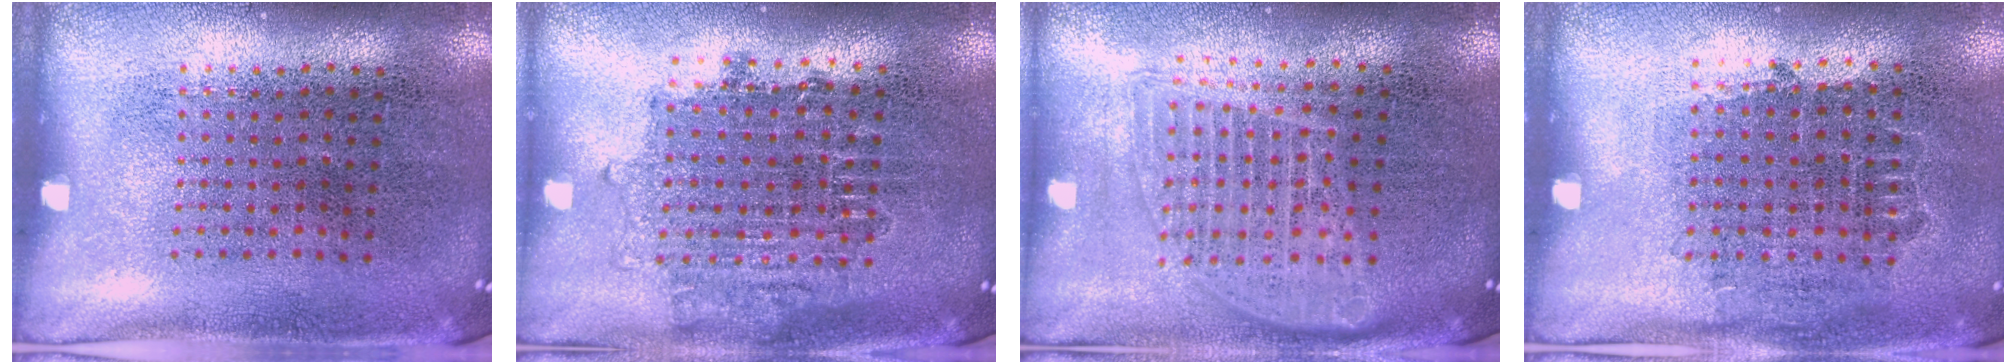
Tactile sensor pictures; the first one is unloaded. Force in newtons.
{"total": 1.6, "press": 1.3, "slide": 0.9}
{"total": 1.6, "press": 1.4, "slide": 0.8}
{"total": 0.8, "press": 0.7, "slide": 0.3}